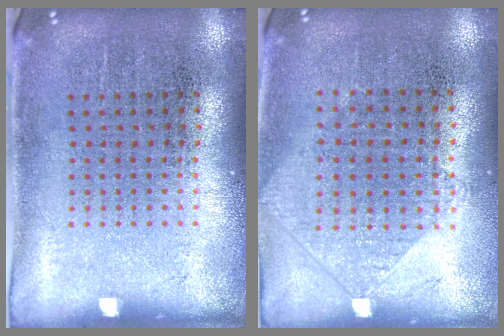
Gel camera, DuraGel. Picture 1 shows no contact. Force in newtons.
{"total": 0.9, "press": 0.8, "slide": 0.3}